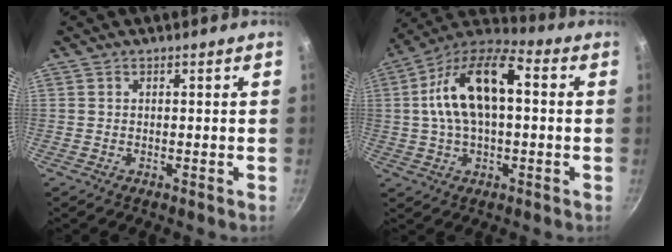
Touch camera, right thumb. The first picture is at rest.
{"total": 17.5, "force": [2.1, 9.0, 14.8], "torque": [-0.254, 0.032, 0.021]}